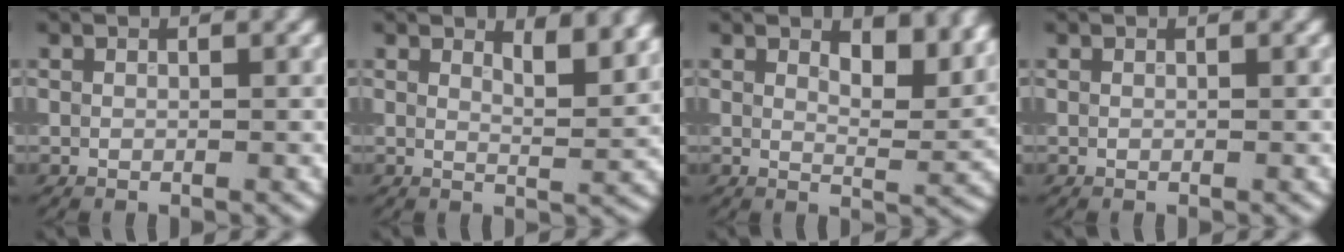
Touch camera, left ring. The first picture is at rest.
{"total": 3.6, "force": [2.5, 1.2, 2.4], "torque": [-0.025, 0.000, 0.034]}
{"total": 4.7, "force": [3.0, 1.8, 3.1], "torque": [-0.045, -0.005, 0.040]}
{"total": 0.0}